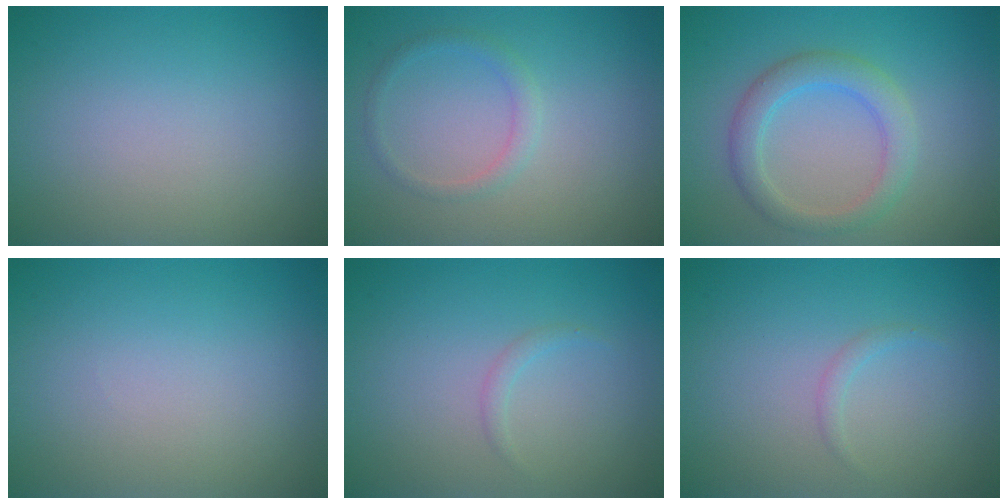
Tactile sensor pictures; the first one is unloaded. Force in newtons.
{"total": 1.4, "press": 1.4, "slide": 0.1}
{"total": 3.4, "press": 3.4, "slide": 0.3}
{"total": 0.0}
{"total": 0.7, "press": 0.7, "slide": 0.0}
{"total": 0.7, "press": 0.7, "slide": 0.0}